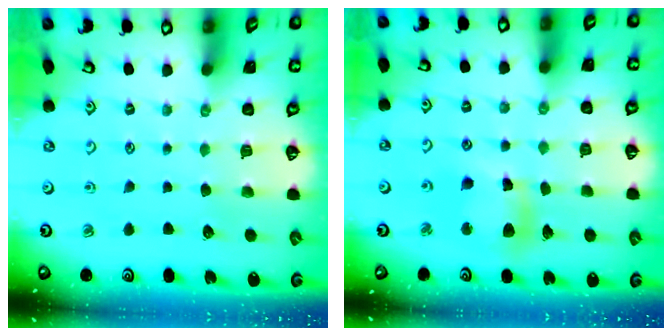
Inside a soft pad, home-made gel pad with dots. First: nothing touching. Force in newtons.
{"total": 10.9, "press": 10.8, "slide": 1.5}